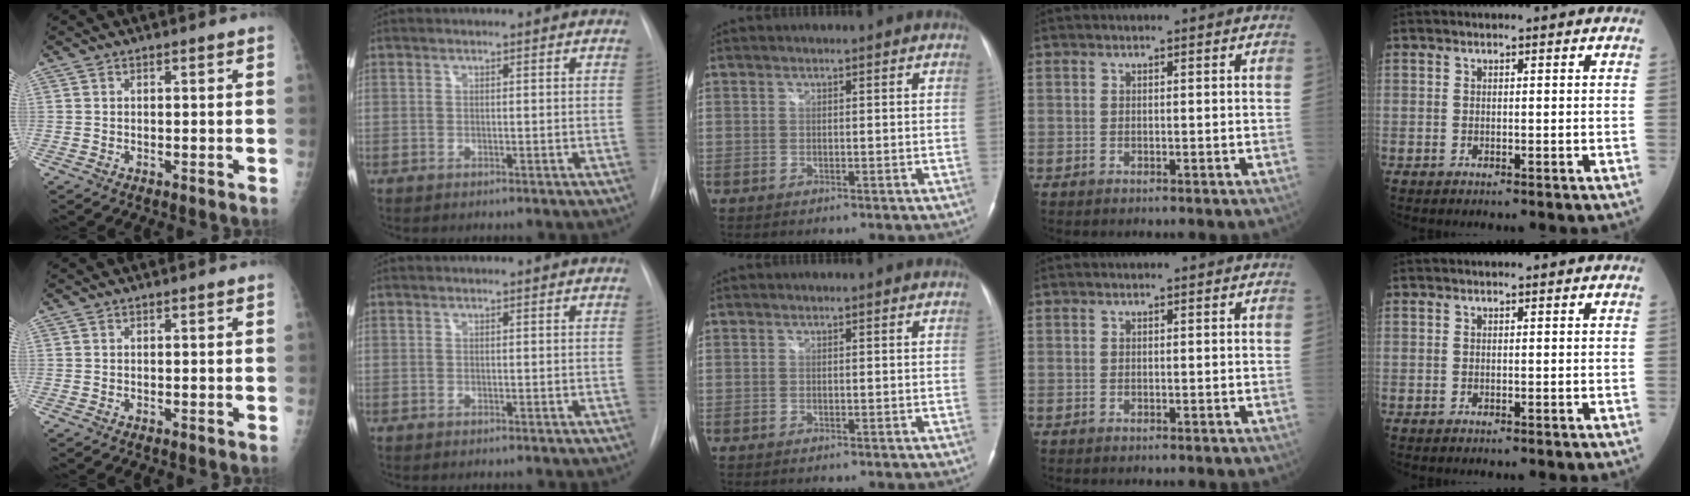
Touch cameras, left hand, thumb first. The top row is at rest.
{}